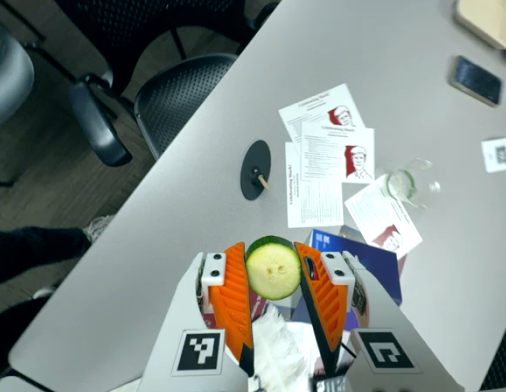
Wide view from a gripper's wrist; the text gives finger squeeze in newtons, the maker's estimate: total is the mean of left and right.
{"total": 9.3, "left": 8.9, "right": 9.6}